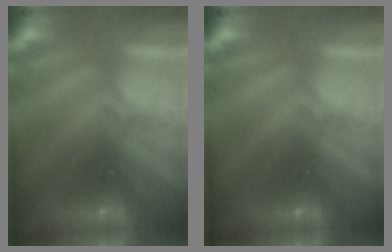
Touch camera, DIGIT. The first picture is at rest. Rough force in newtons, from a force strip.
{"total": 0.0}